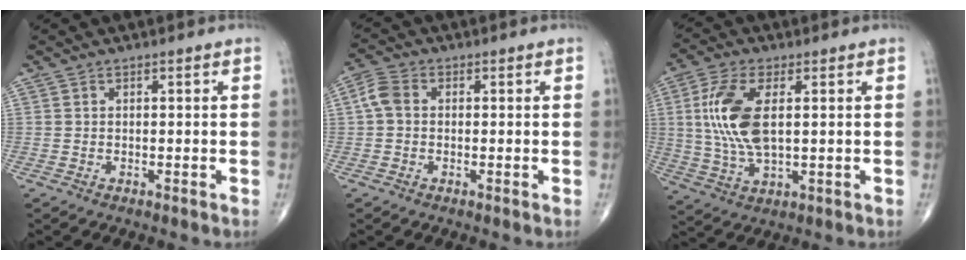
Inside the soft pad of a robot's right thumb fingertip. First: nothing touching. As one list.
[{"total": 4.0, "force": [0.1, 2.9, 2.7], "torque": [-0.059, 0.013, -0.004]}, {"total": 12.0, "force": [2.0, 5.4, 10.5], "torque": [-0.234, -0.006, 0.043]}]